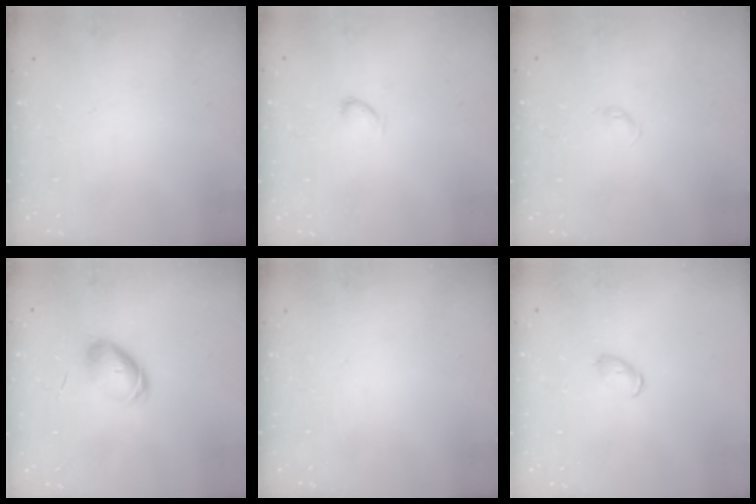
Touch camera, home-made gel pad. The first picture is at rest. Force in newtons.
{"total": 2.8, "press": 2.7, "slide": 0.4}
{"total": 2.4, "press": 2.4, "slide": 0.4}
{"total": 7.1, "press": 7.1, "slide": 0.5}
{"total": 0.0}
{"total": 4.3, "press": 4.2, "slide": 0.9}